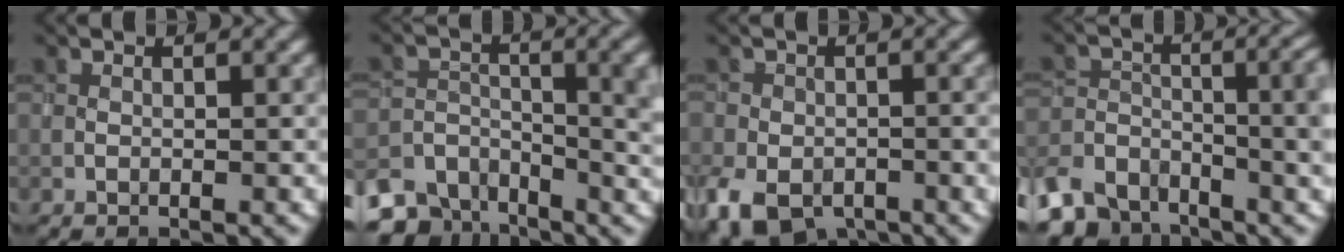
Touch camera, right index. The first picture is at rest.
{"total": 8.2, "force": [-5.2, 4.5, 4.4], "torque": [-0.068, -0.020, -0.093]}
{"total": 6.7, "force": [-3.7, 4.2, 3.7], "torque": [-0.067, -0.022, -0.055]}
{"total": 10.4, "force": [-7.1, 5.6, 5.1], "torque": [-0.092, -0.027, -0.117]}